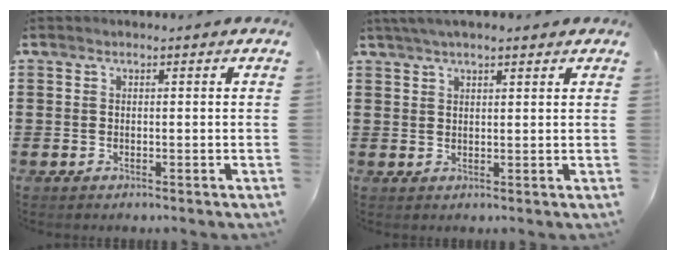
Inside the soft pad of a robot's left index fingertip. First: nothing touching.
{"total": 2.9, "force": [2.3, 0.6, 1.7], "torque": [-0.037, 0.007, 0.042]}